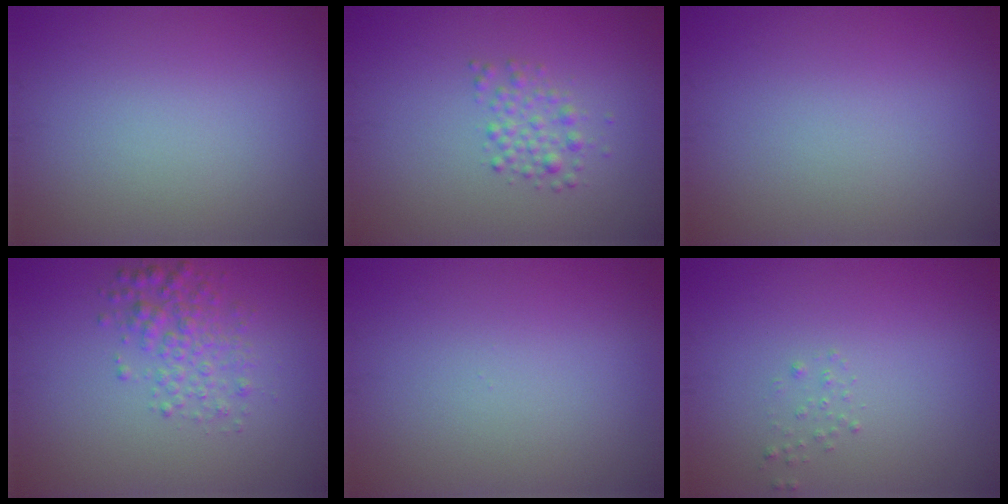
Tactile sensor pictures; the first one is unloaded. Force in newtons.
{"total": 1.9, "press": 1.8, "slide": 0.1}
{"total": 0.0}
{"total": 3.0, "press": 3.0, "slide": 0.1}
{"total": 0.0}
{"total": 0.6, "press": 0.6, "slide": 0.0}